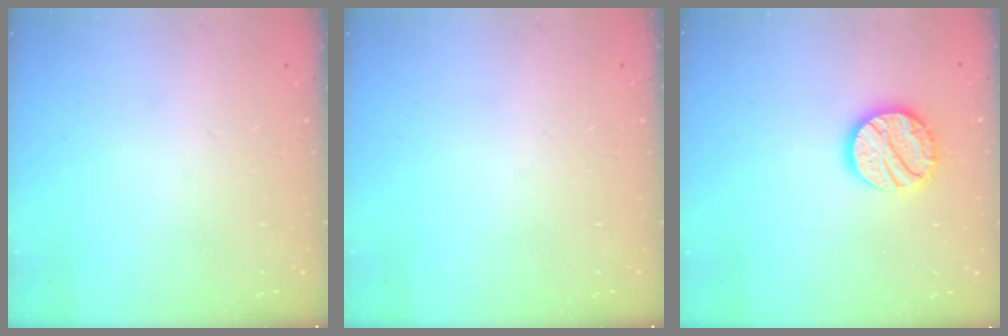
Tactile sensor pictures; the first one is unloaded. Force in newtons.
{"total": 0.0}
{"total": 14.6, "press": 14.6, "slide": 1.1}